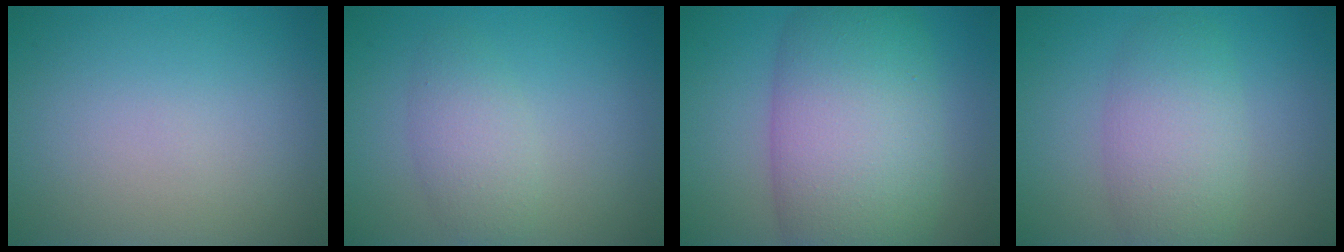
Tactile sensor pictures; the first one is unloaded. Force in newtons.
{"total": 2.7, "press": 2.7, "slide": 0.1}
{"total": 11.6, "press": 11.6, "slide": 0.4}
{"total": 5.1, "press": 5.1, "slide": 0.1}